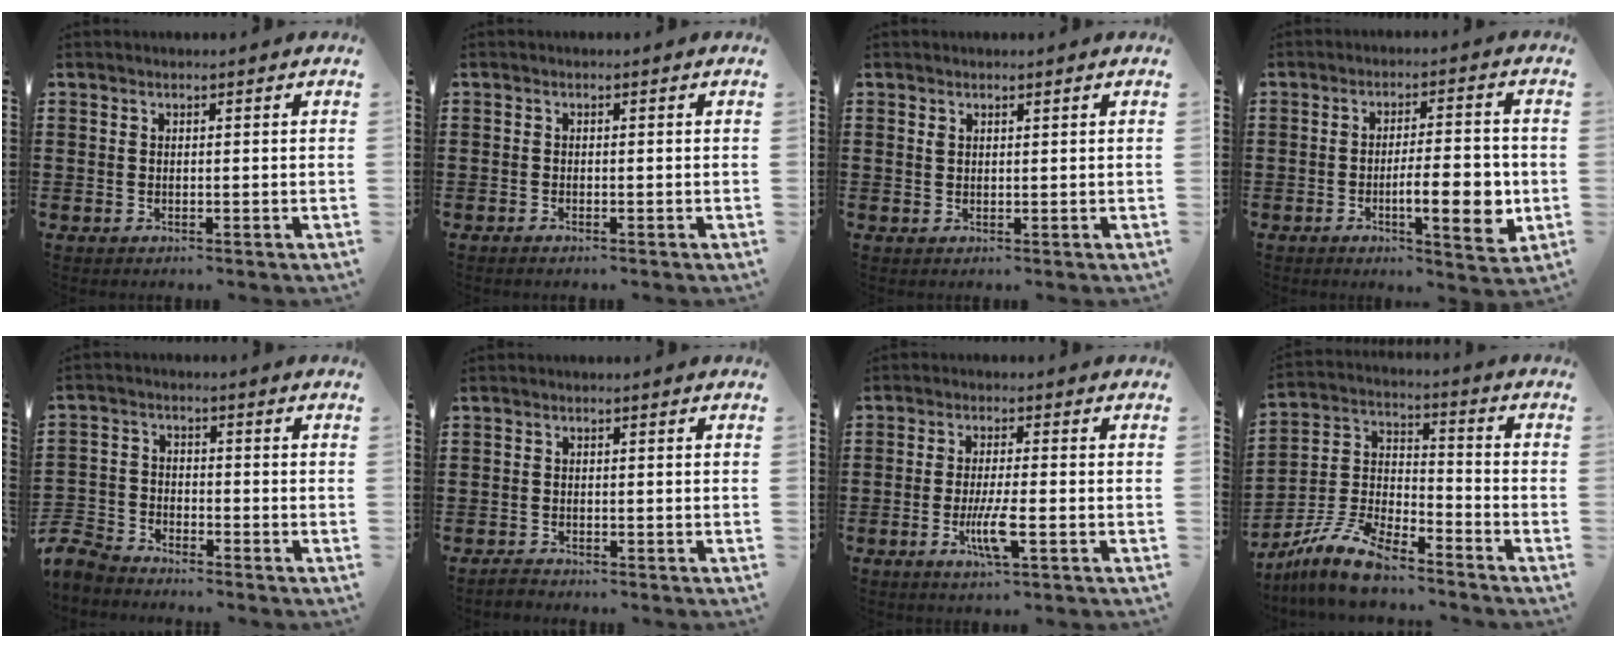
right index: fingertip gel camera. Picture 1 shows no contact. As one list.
[{"total": 0.6, "force": [-0.6, 0.1, 0.1], "torque": [-0.003, -0.001, -0.013]}, {"total": 0.9, "force": [0.6, 0.5, 0.4], "torque": [-0.011, 0.002, 0.011]}, {"total": 9.3, "force": [-2.0, 2.3, 8.8], "torque": [-0.117, -0.007, -0.035]}, {"total": 5.1, "force": [-4.9, 1.1, 0.5], "torque": [-0.045, -0.005, -0.109]}, {"total": 1.1, "force": [-1.1, 0.3, 0.0], "torque": [-0.004, 0.002, -0.024]}, {"total": 5.7, "force": [-2.1, 0.9, 5.2], "torque": [-0.106, -0.012, -0.041]}, {"total": 9.5, "force": [-8.2, 2.4, 4.2], "torque": [-0.107, 0.008, -0.167]}]